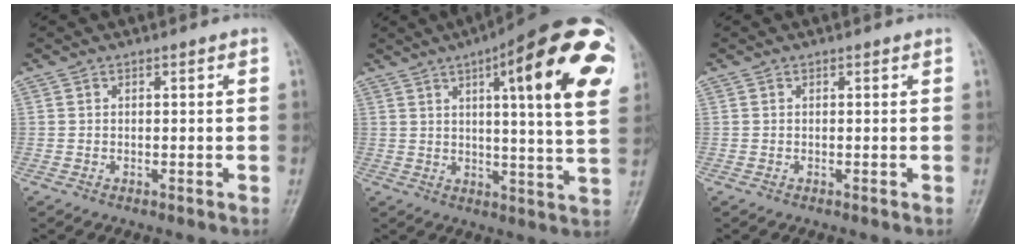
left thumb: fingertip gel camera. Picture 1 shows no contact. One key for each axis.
{"total": 24.6, "fx": 8.9, "fy": 5.4, "fz": 22.3, "tx": -0.271, "ty": -0.007, "tz": 0.111}
{"total": 0.0}